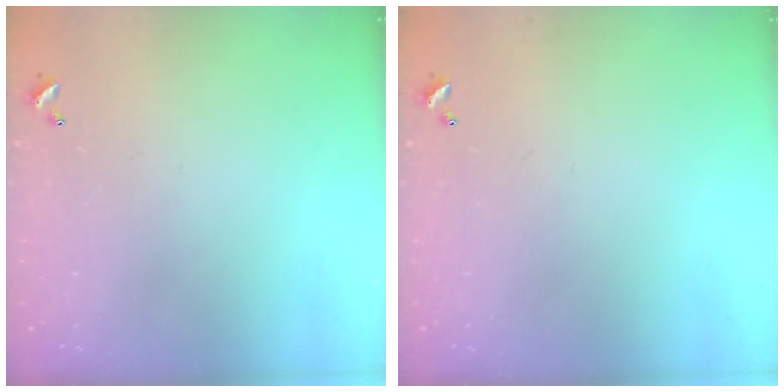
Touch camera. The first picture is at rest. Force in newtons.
{"total": 0.0}